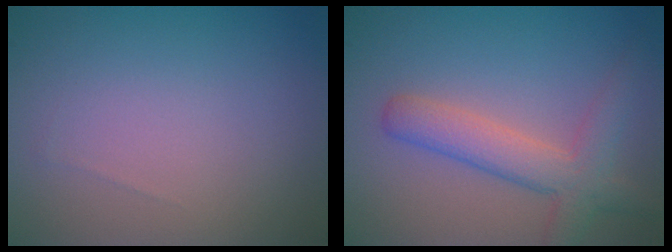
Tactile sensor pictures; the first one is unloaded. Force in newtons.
{"total": 4.2, "press": 4.2, "slide": 0.1}